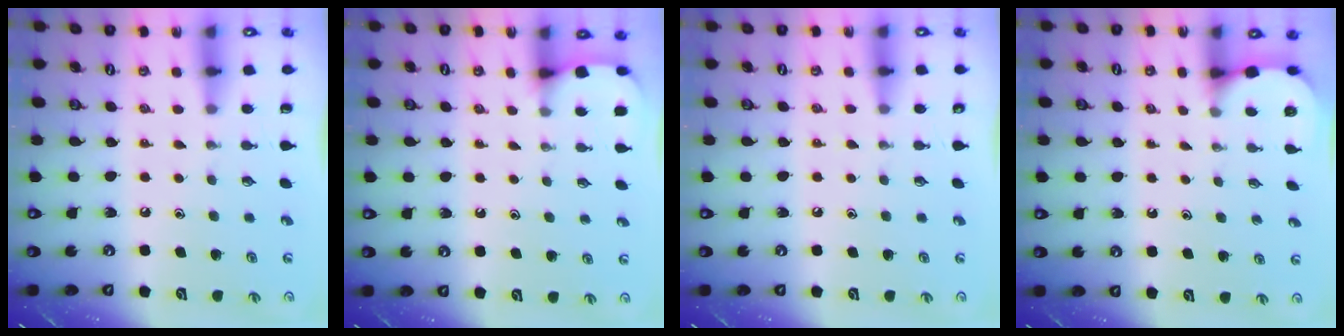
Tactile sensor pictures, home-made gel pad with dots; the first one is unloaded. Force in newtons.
{"total": 3.3, "press": 3.3, "slide": 0.3}
{"total": 4.8, "press": 4.8, "slide": 0.7}
{"total": 2.3, "press": 2.3, "slide": 0.2}